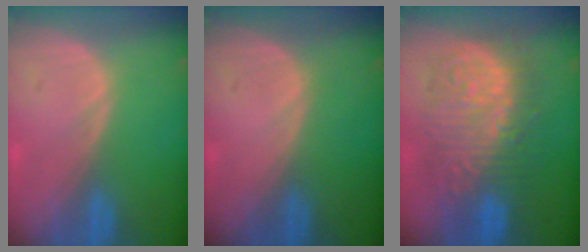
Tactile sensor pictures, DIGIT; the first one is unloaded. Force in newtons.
{"total": 0.0}
{"total": 12.5, "press": 12.4, "slide": 1.1}